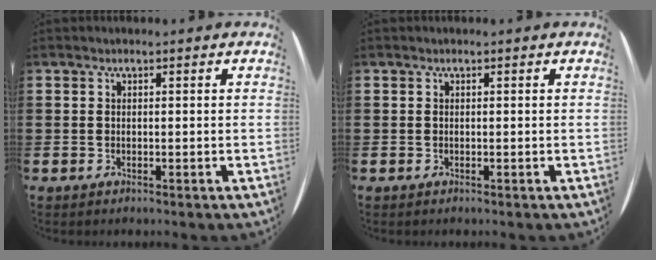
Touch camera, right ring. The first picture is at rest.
{"total": 0.0}